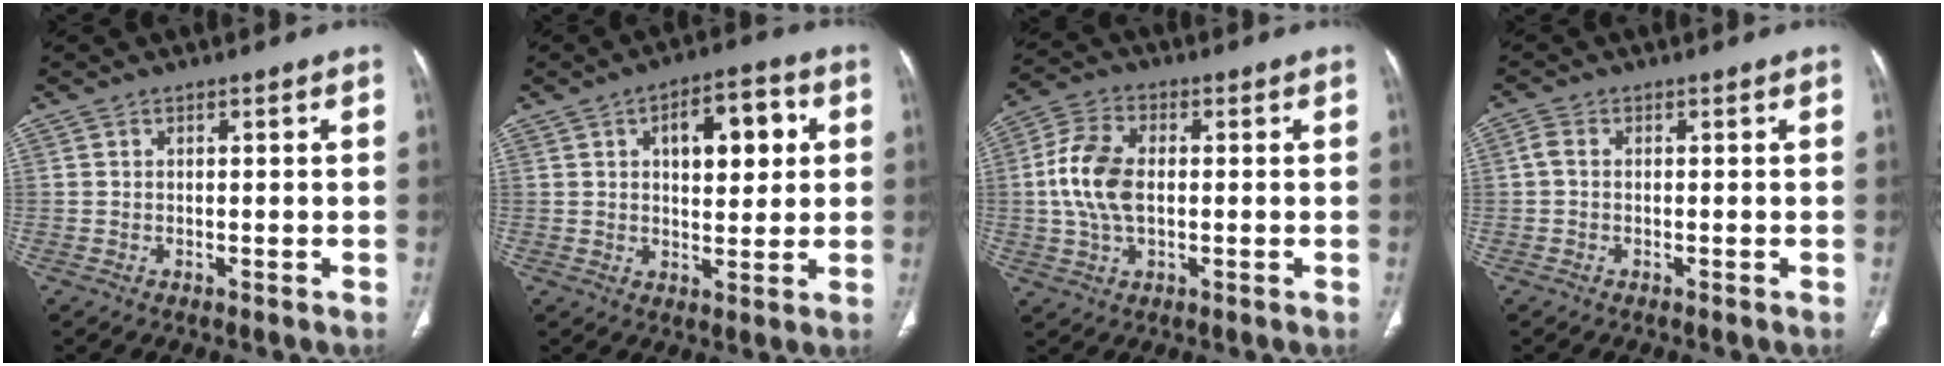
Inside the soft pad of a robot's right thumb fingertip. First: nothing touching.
{"total": 10.7, "force": [3.0, 5.3, 8.8], "torque": [-0.094, 0.006, 0.040]}
{"total": 10.1, "force": [0.2, 6.1, 8.1], "torque": [-0.172, 0.014, 0.002]}
{"total": 1.6, "force": [0.0, 1.1, 1.2], "torque": [-0.024, 0.004, -0.004]}